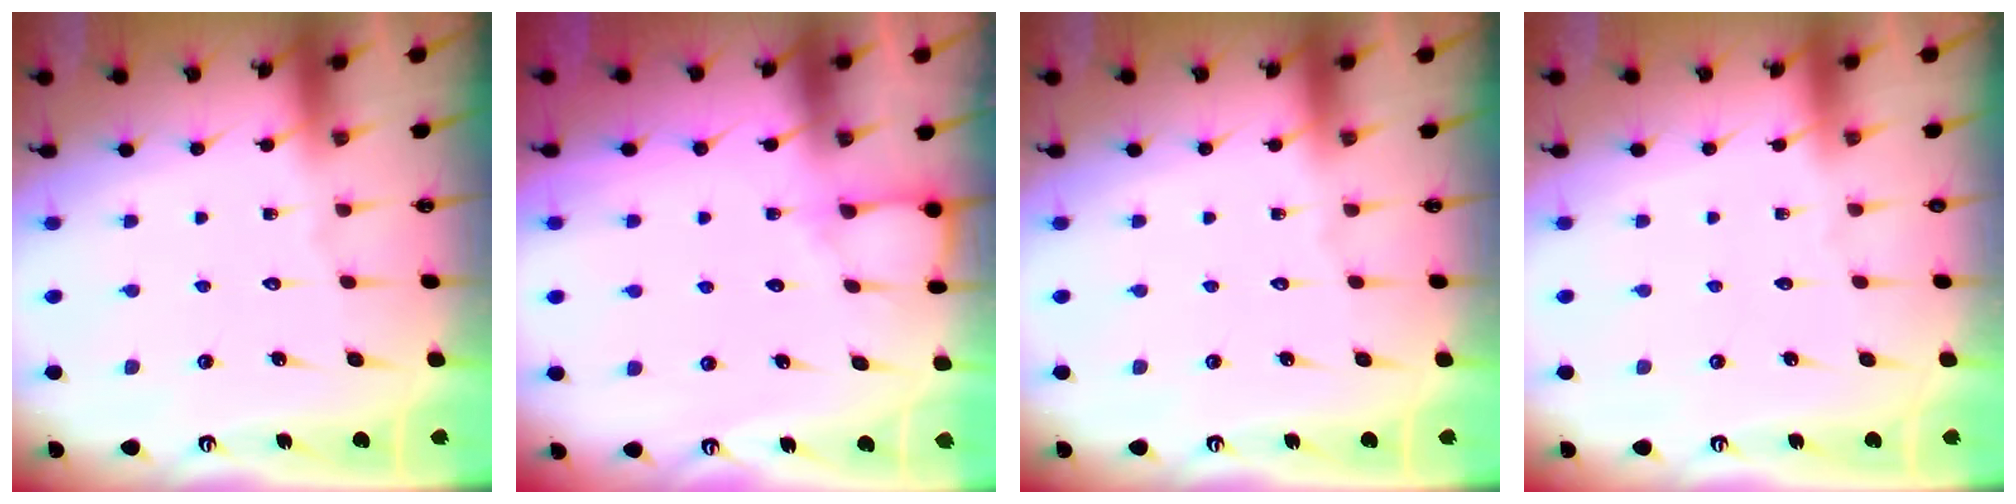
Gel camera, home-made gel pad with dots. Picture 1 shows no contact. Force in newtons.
{"total": 6.1, "press": 6.0, "slide": 0.6}
{"total": 0.0}
{"total": 0.0}